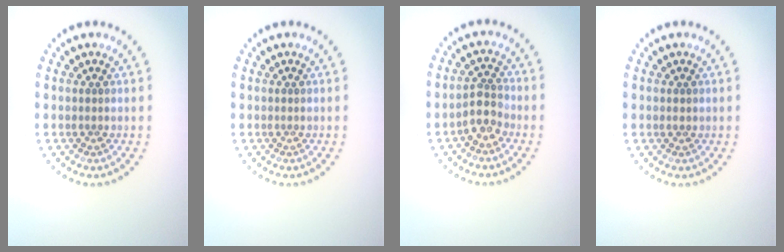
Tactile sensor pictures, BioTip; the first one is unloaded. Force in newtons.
{"total": 0.0}
{"total": 2.5, "press": 2.1, "slide": 1.2}
{"total": 0.7, "press": 0.7, "slide": 0.1}